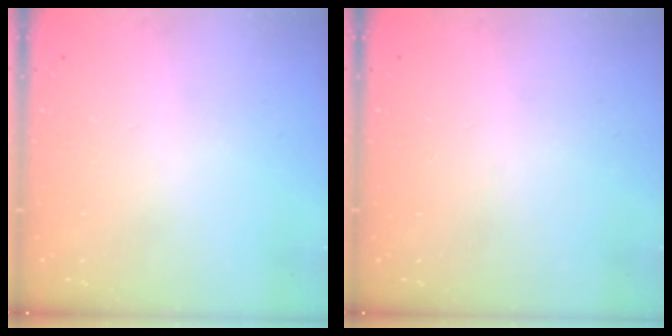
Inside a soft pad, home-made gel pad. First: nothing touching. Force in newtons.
{"total": 0.0}